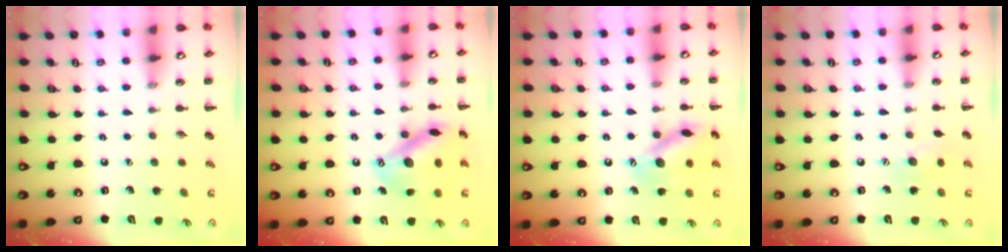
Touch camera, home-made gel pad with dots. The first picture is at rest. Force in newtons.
{"total": 14.3, "press": 14.3, "slide": 1.0}
{"total": 13.9, "press": 13.9, "slide": 1.1}
{"total": 6.9, "press": 6.7, "slide": 1.7}